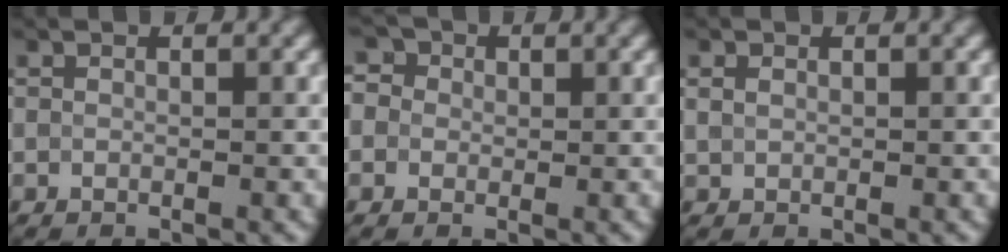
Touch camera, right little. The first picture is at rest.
{"total": 3.7, "force": [1.4, 3.0, 1.6], "torque": [-0.012, 0.032, -0.006]}
{"total": 0.9, "force": [0.4, 0.7, 0.4], "torque": [-0.008, 0.002, 0.009]}